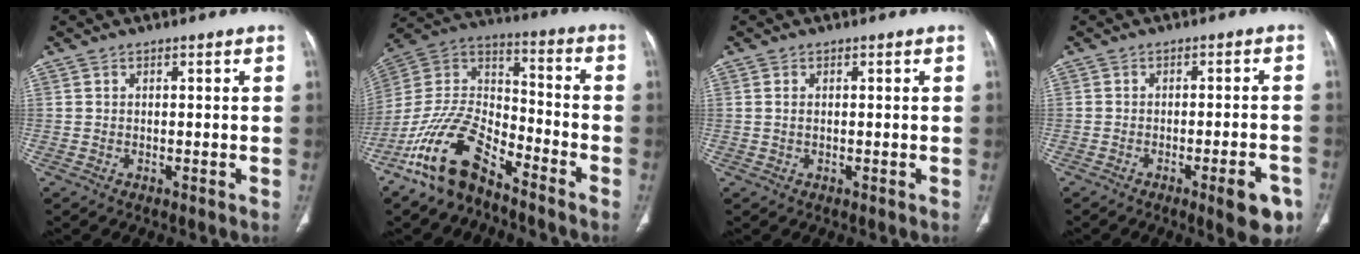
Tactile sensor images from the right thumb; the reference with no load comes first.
{"total": 15.5, "force": [-11.0, 6.4, 8.9], "torque": [-0.160, 0.079, -0.213]}
{"total": 0.9, "force": [0.1, 0.5, 0.7], "torque": [-0.018, 0.001, 0.003]}
{"total": 7.5, "force": [-4.1, 1.8, 6.1], "torque": [-0.062, 0.013, -0.048]}